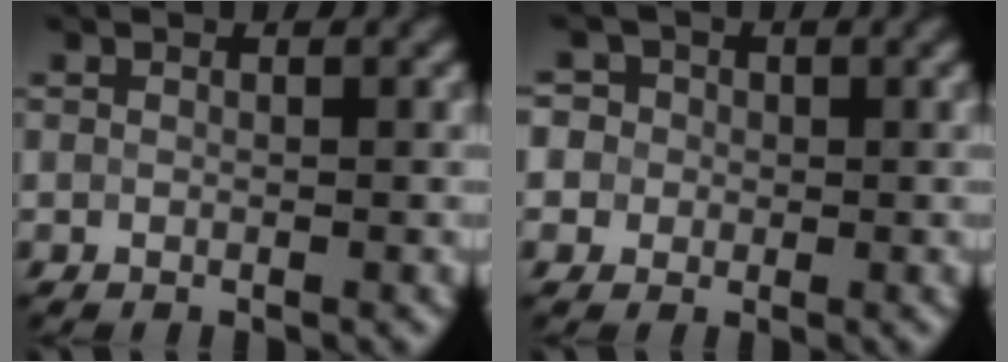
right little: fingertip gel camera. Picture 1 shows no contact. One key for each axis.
{"total": 5.0, "fx": 1.7, "fy": 4.3, "fz": 2.0, "tx": -0.030, "ty": 0.039, "tz": -0.003}